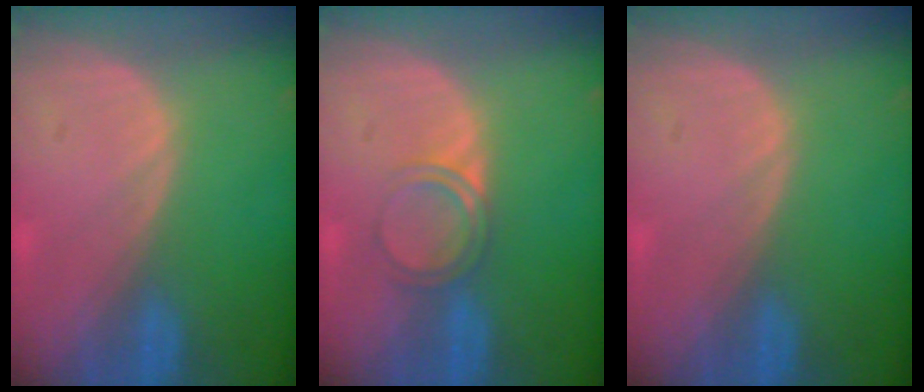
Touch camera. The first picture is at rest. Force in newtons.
{"total": 3.0, "press": 3.0, "slide": 0.3}
{"total": 0.0}